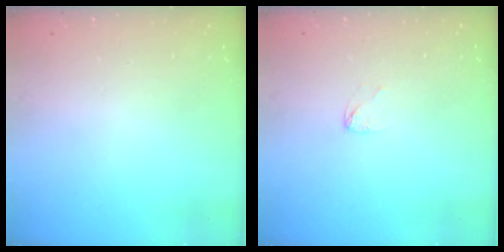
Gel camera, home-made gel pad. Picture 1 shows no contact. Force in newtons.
{"total": 2.4, "press": 2.4, "slide": 0.2}